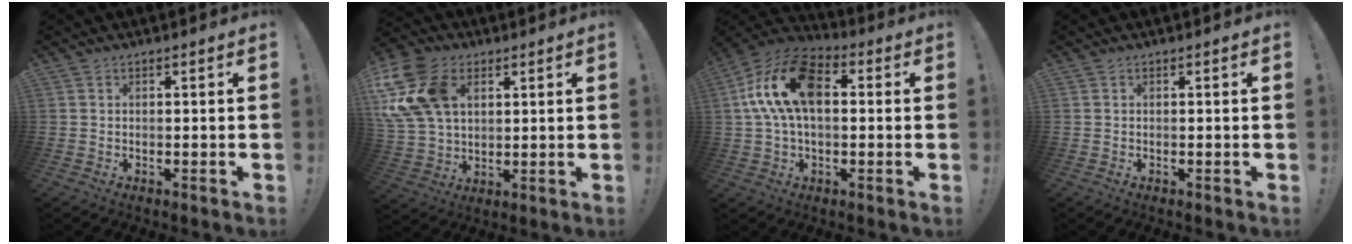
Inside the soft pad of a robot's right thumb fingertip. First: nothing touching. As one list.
[{"total": 19.6, "force": [6.3, 13.7, 12.5], "torque": [-0.258, -0.015, 0.119]}, {"total": 17.4, "force": [3.1, 10.1, 13.9], "torque": [-0.267, 0.012, 0.053]}, {"total": 0.0}]